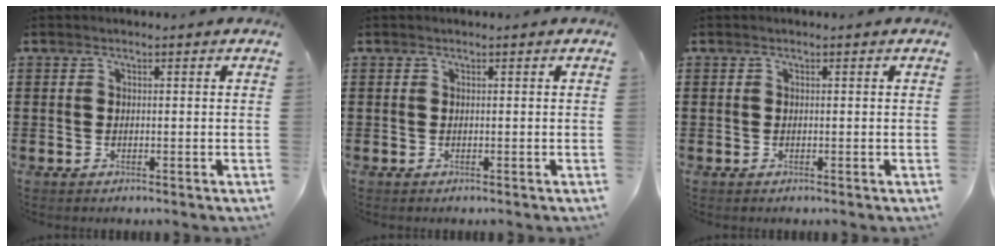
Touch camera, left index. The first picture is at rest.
{"total": 0.0}
{"total": 0.0}